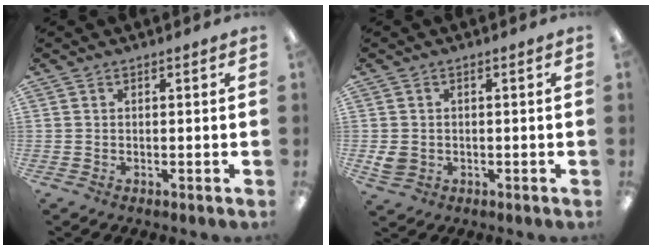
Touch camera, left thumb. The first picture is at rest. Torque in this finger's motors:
{"motor_torque": [-0.16, 0.23, -0.14, 0.07, 0.02]}